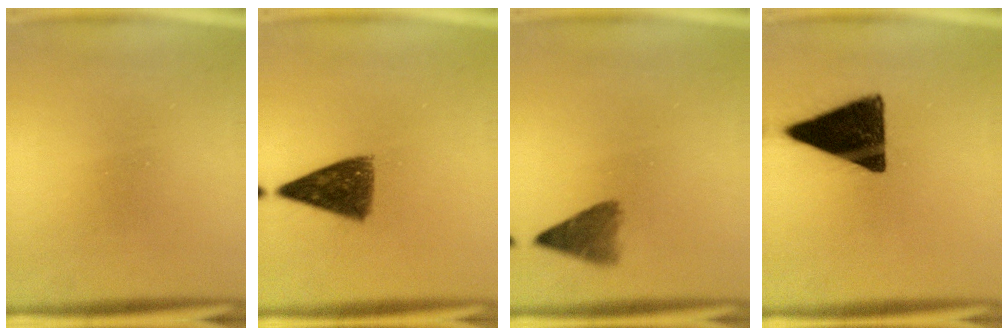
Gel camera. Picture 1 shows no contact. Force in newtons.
{"total": 8.4}
{"total": 4.6}
{"total": 15.7}